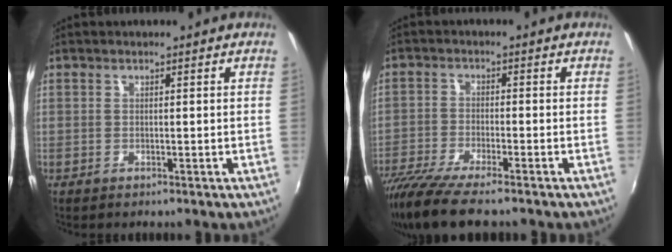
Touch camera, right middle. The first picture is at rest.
{"total": 11.0, "force": [-8.9, 1.6, 6.2], "torque": [-0.143, -0.043, -0.161]}